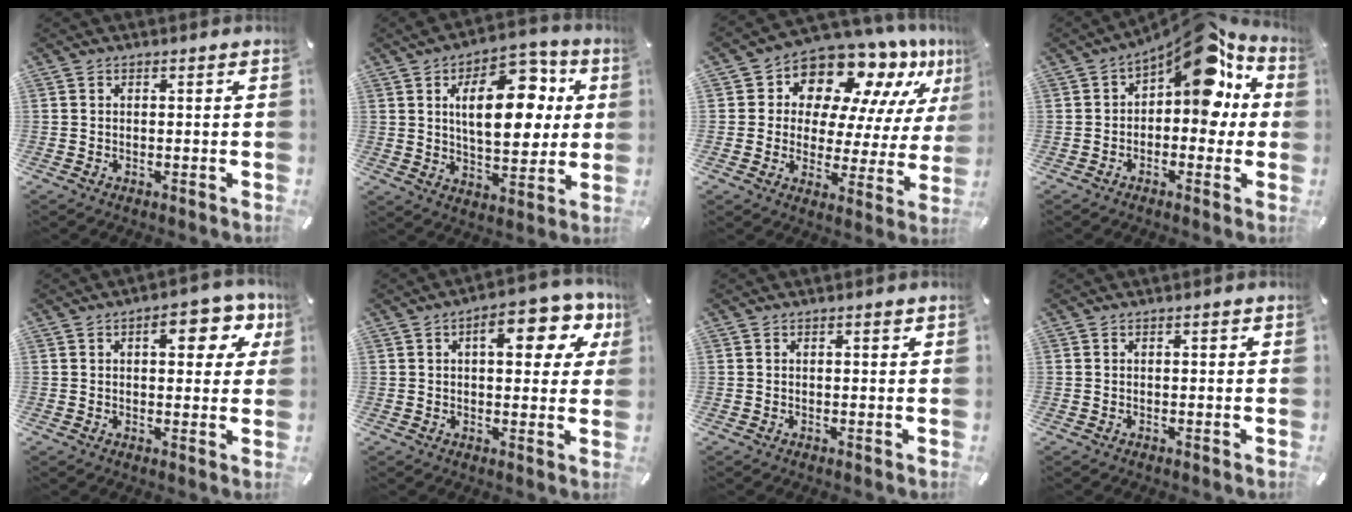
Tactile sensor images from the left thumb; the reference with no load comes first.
{"total": 18.5, "force": [4.9, 10.4, 14.5], "torque": [-0.198, -0.008, 0.078]}
{"total": 13.6, "force": [11.4, 6.3, 3.8], "torque": [-0.069, -0.112, 0.194]}
{"total": 15.6, "force": [8.0, 7.6, 11.0], "torque": [-0.155, -0.059, 0.137]}
{"total": 10.2, "force": [3.6, 5.0, 8.1], "torque": [-0.096, -0.008, 0.052]}
{"total": 12.7, "force": [4.8, 5.8, 10.2], "torque": [-0.126, -0.015, 0.073]}
{"total": 1.0, "force": [0.3, 0.5, 0.8], "torque": [-0.008, 0.002, 0.002]}
{"total": 0.7, "force": [0.0, 0.4, 0.5], "torque": [-0.009, 0.003, -0.002]}